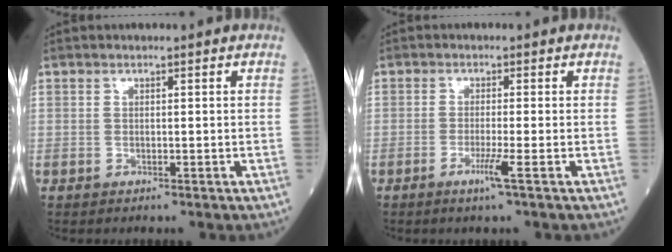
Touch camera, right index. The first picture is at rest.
{"total": 2.8, "force": [-1.4, -0.7, 2.3], "torque": [-0.049, -0.008, -0.029]}